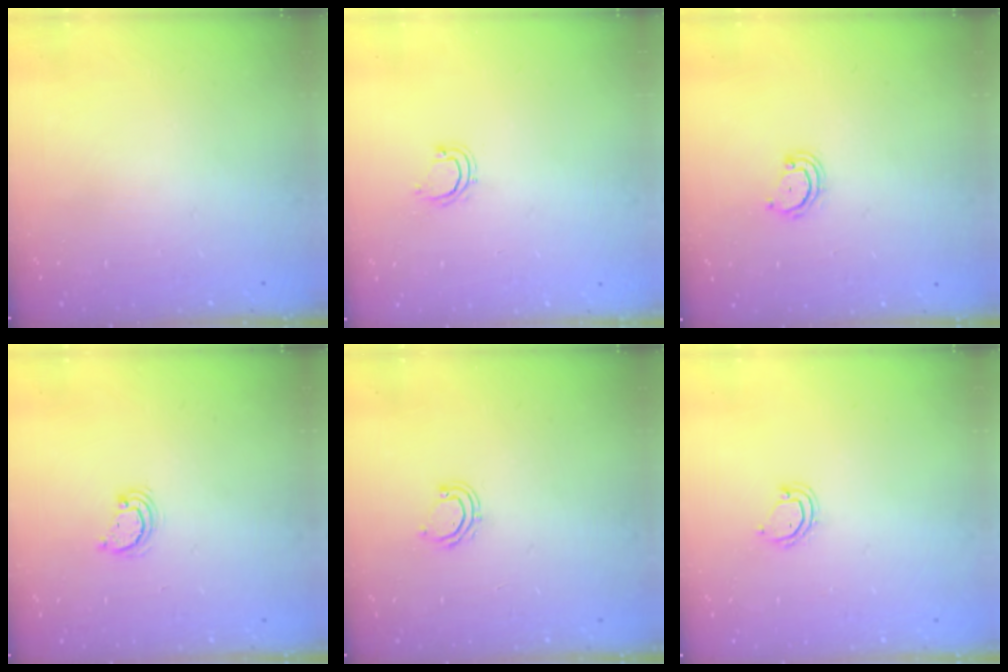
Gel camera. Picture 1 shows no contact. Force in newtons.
{"total": 4.7, "press": 4.6, "slide": 0.9}
{"total": 3.7, "press": 3.7, "slide": 0.3}
{"total": 3.0, "press": 3.0, "slide": 0.2}
{"total": 5.9, "press": 5.8, "slide": 1.3}
{"total": 4.7, "press": 4.6, "slide": 0.4}